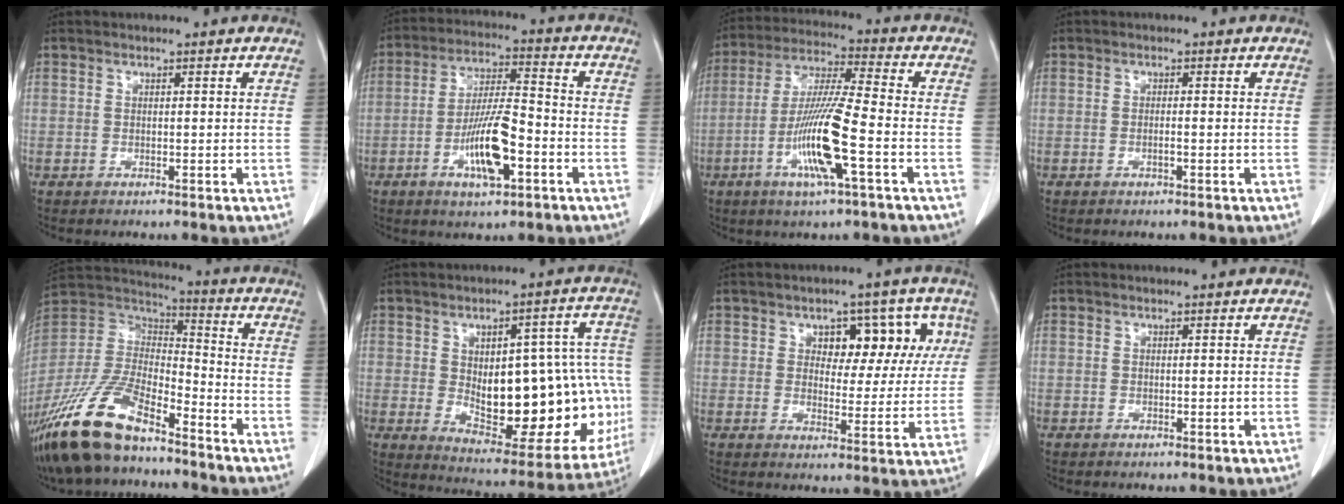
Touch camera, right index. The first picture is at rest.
{"total": 10.8, "force": [-4.0, 2.5, 9.7], "torque": [-0.186, 0.000, -0.070]}
{"total": 12.9, "force": [-4.2, 0.3, 12.2], "torque": [-0.245, -0.011, -0.083]}
{"total": 0.8, "force": [-0.3, 0.1, 0.8], "torque": [-0.017, 0.000, -0.005]}
{"total": 19.4, "force": [-14.2, 5.9, 11.9], "torque": [-0.270, -0.018, -0.270]}
{"total": 24.2, "force": [-1.9, 10.2, 21.8], "torque": [-0.242, 0.026, 0.008]}
{"total": 9.7, "force": [3.7, 5.6, 7.1], "torque": [-0.072, 0.030, 0.049]}
{"total": 0.0}